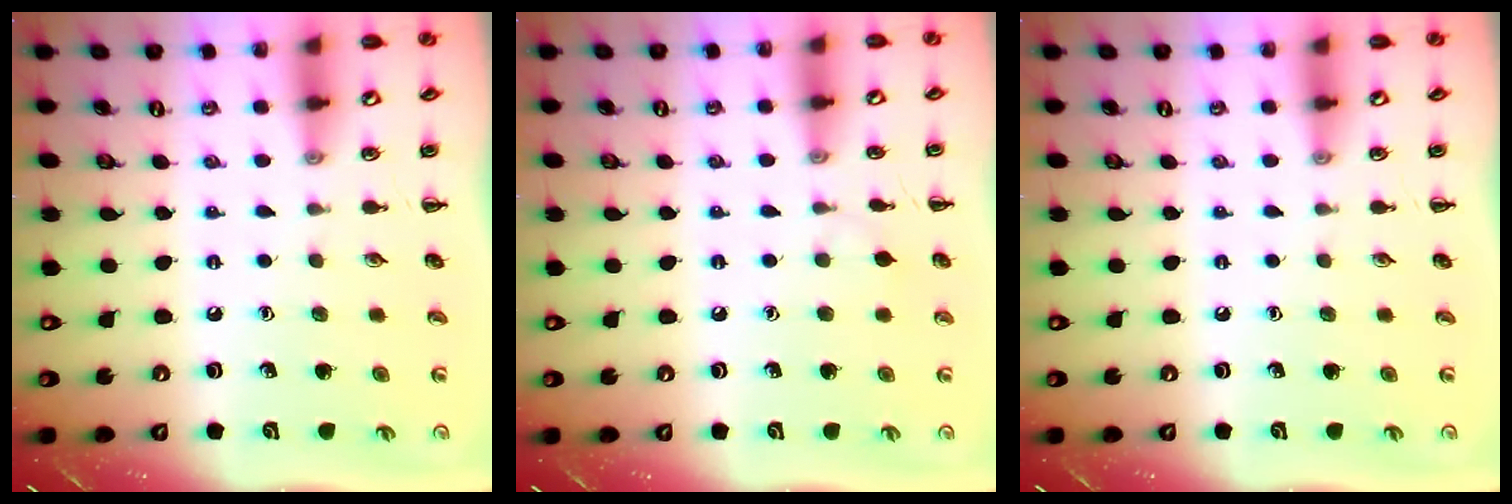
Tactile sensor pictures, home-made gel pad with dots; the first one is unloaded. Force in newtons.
{"total": 3.9, "press": 3.7, "slide": 1.4}
{"total": 0.0}